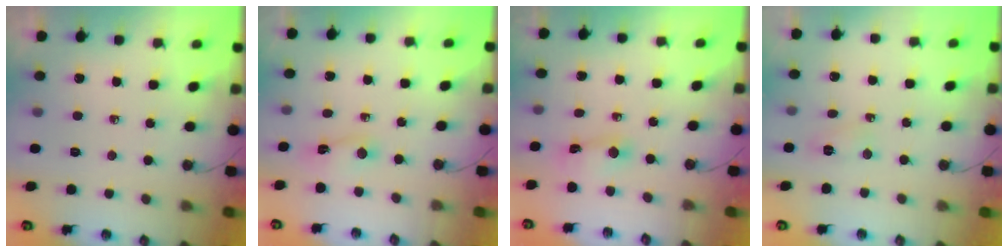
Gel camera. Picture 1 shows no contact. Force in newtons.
{"total": 2.1, "press": 2.1, "slide": 0.3}
{"total": 2.7, "press": 2.7, "slide": 0.3}
{"total": 3.4, "press": 3.2, "slide": 1.1}